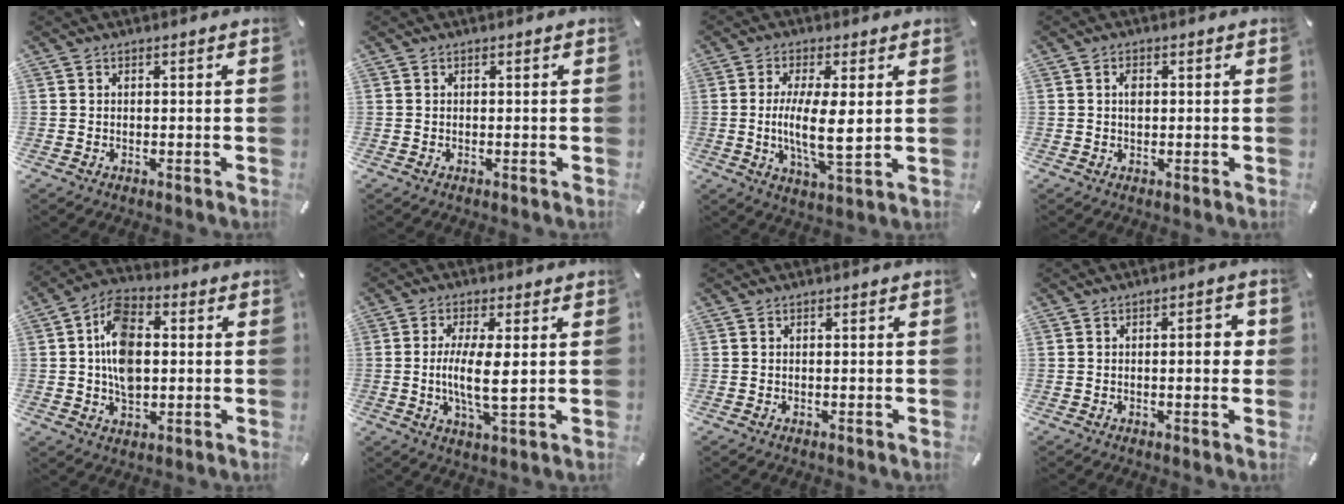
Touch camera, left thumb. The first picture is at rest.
{"total": 0.0}
{"total": 10.7, "force": [0.5, 3.0, 10.2], "torque": [-0.193, -0.021, 0.003]}
{"total": 2.2, "force": [0.4, 1.4, 1.7], "torque": [-0.036, 0.005, 0.005]}
{"total": 11.9, "force": [0.3, 8.2, 8.7], "torque": [-0.169, 0.013, 0.007]}
{"total": 9.2, "force": [0.4, 2.4, 8.9], "torque": [-0.172, -0.014, 0.001]}
{"total": 0.0}
{"total": 4.8, "force": [0.2, 1.7, 4.5], "torque": [-0.050, -0.004, -0.006]}